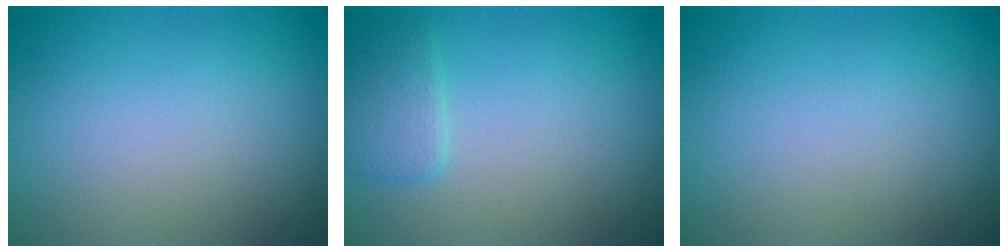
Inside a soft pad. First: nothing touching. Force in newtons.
{"total": 1.9, "press": 1.9, "slide": 0.1}
{"total": 0.0}